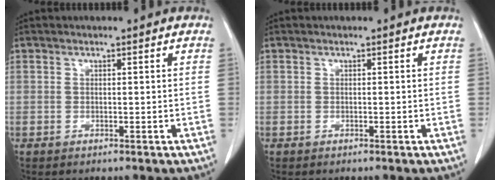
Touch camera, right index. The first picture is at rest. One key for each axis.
{"total": 0.0}